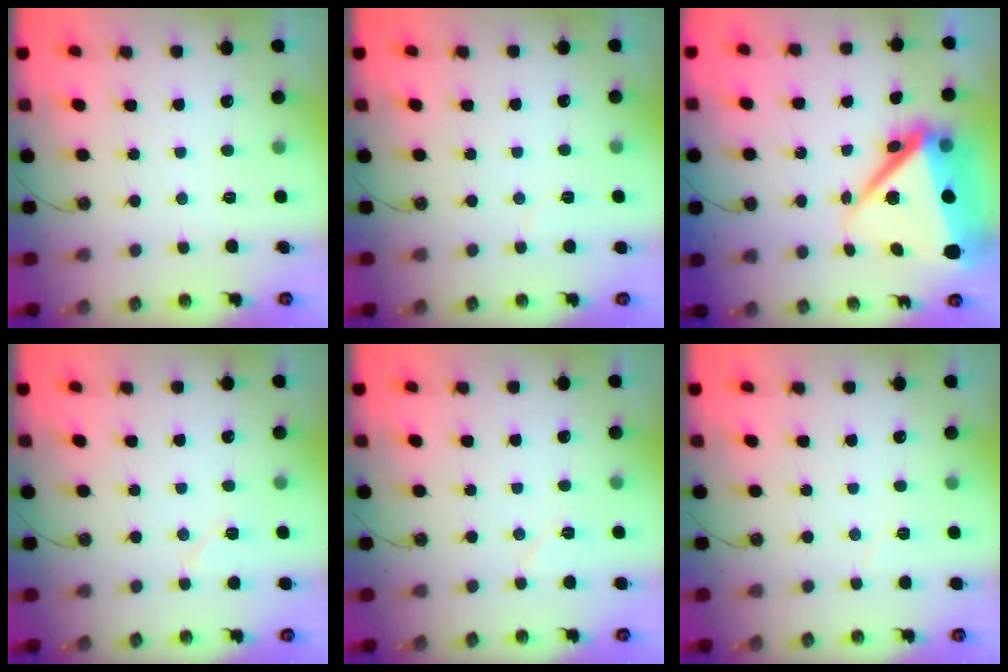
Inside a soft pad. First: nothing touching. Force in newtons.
{"total": 3.7, "press": 2.6, "slide": 2.6}
{"total": 18.2, "press": 15.8, "slide": 8.9}
{"total": 5.6, "press": 5.6, "slide": 0.7}
{"total": 5.8, "press": 5.5, "slide": 2.1}
{"total": 3.9, "press": 3.1, "slide": 2.3}